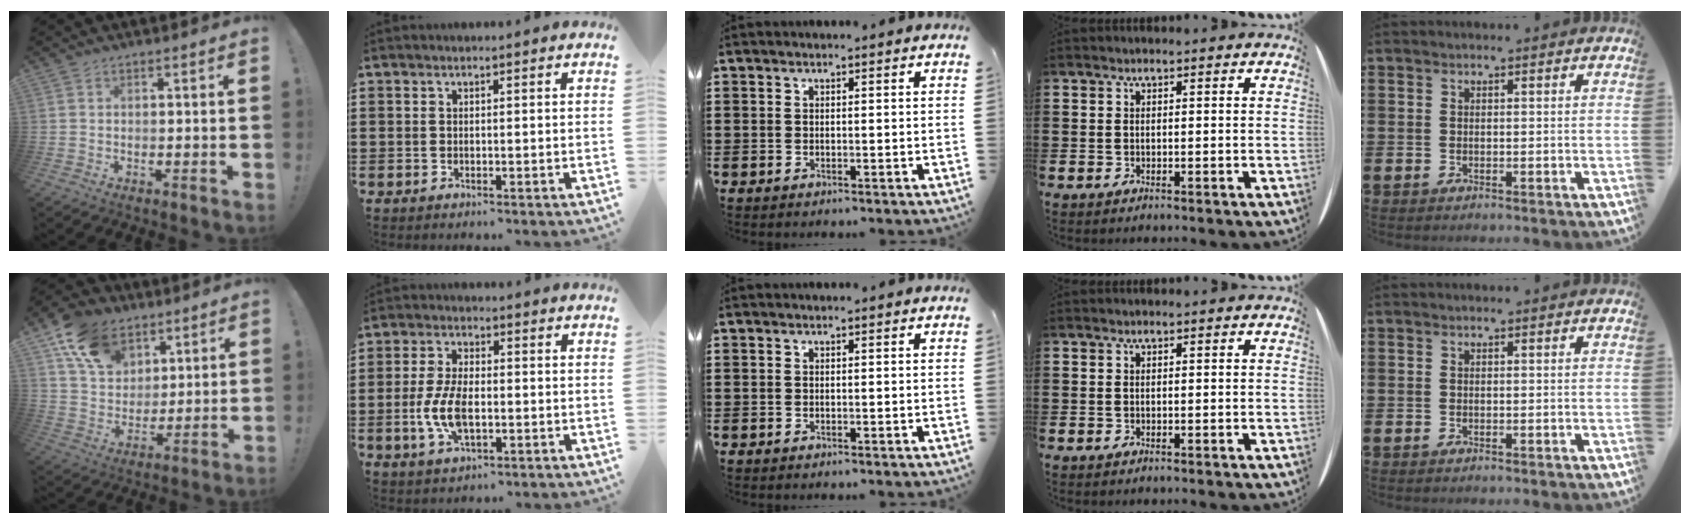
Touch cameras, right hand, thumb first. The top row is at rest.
{"thumb": {"total": 14.8, "force": [8.3, 10.5, 6.4], "torque": [-0.107, -0.041, 0.159]}, "index": {"total": 7.5, "force": [-1.4, 3.6, 6.4], "torque": [-0.152, -0.004, -0.032]}}